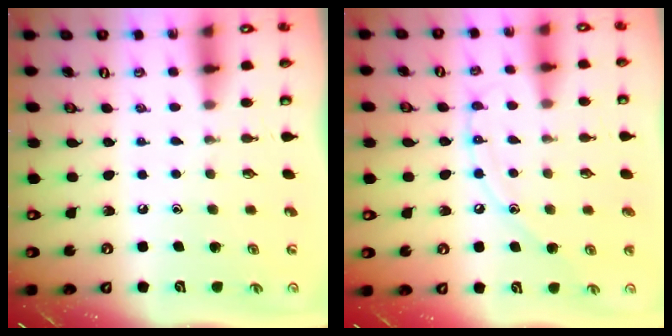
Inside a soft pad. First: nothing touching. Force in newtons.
{"total": 8.6, "press": 8.6, "slide": 0.7}